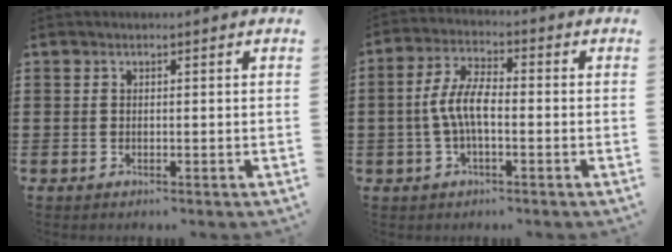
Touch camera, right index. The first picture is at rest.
{"total": 6.4, "force": [-0.9, 2.5, 5.9], "torque": [-0.139, -0.003, -0.026]}